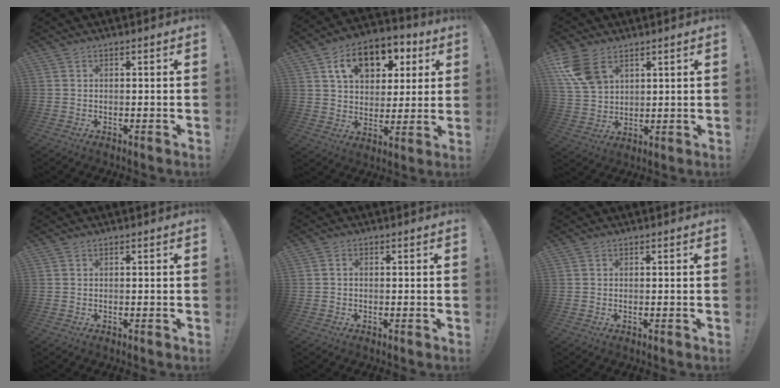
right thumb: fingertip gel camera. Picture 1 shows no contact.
{"total": 14.5, "force": [6.7, 9.9, 8.4], "torque": [-0.125, -0.022, 0.120]}
{"total": 11.5, "force": [6.0, 7.5, 6.2], "torque": [-0.116, -0.014, 0.122]}
{"total": 0.0}
{"total": 0.8, "force": [-0.2, 0.4, 0.6], "torque": [-0.013, 0.004, -0.005]}
{"total": 0.0}